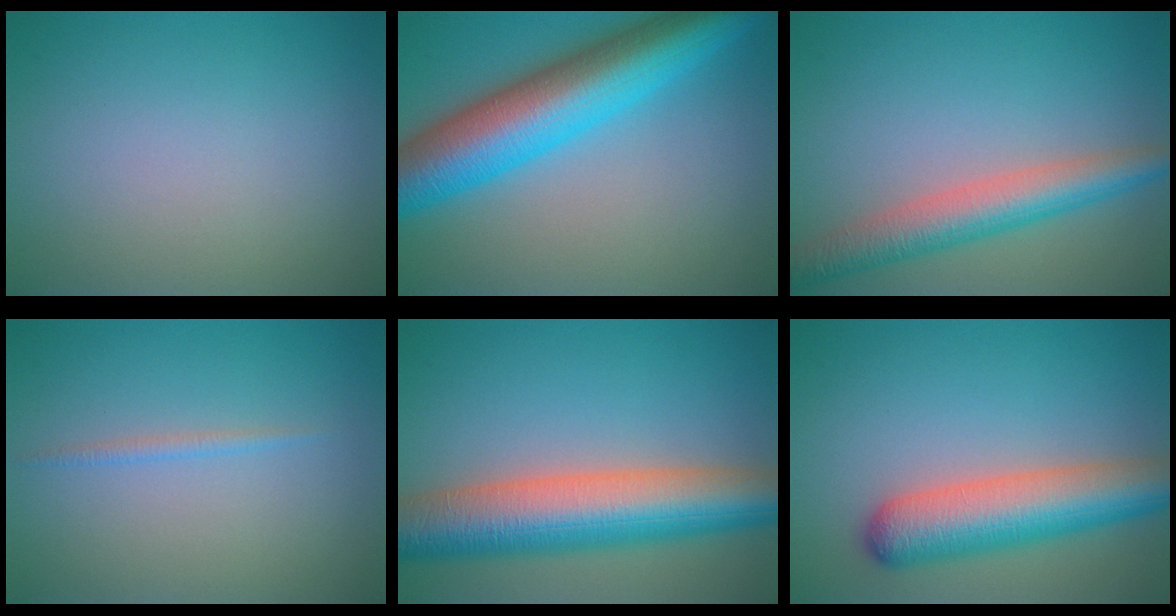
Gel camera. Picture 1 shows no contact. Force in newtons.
{"total": 11.5, "press": 11.5, "slide": 0.3}
{"total": 5.1, "press": 5.1, "slide": 0.2}
{"total": 0.8, "press": 0.8, "slide": 0.0}
{"total": 10.8, "press": 10.7, "slide": 0.5}
{"total": 7.4, "press": 7.4, "slide": 0.3}